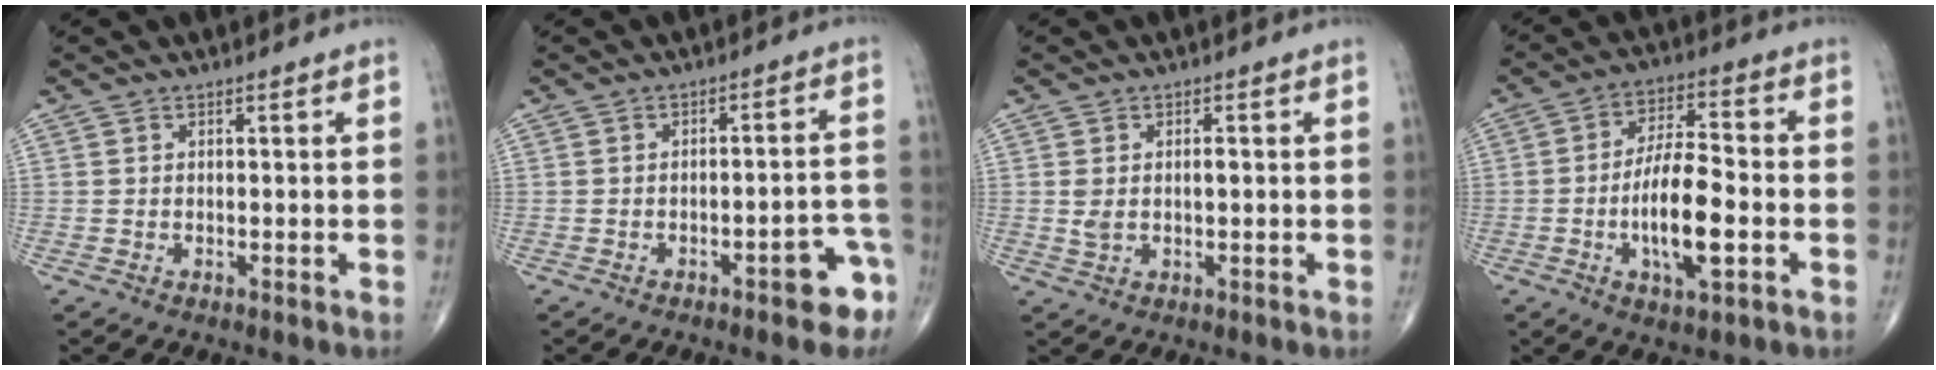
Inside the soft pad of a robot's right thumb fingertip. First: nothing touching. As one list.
[{"total": 6.9, "force": [-4.0, 2.3, 5.2], "torque": [-0.044, 0.038, -0.046]}, {"total": 3.2, "force": [0.3, 1.7, 2.7], "torque": [-0.055, 0.003, 0.009]}, {"total": 12.7, "force": [-3.1, 4.4, 11.6], "torque": [-0.205, 0.017, -0.056]}]